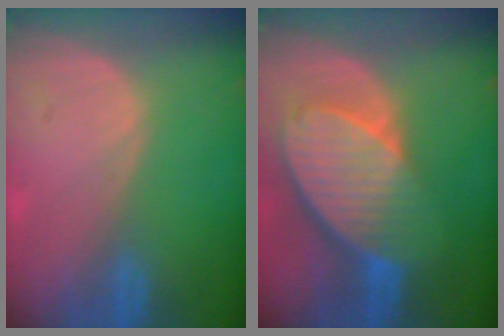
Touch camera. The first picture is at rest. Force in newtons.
{"total": 10.3, "press": 8.9, "slide": 5.2}